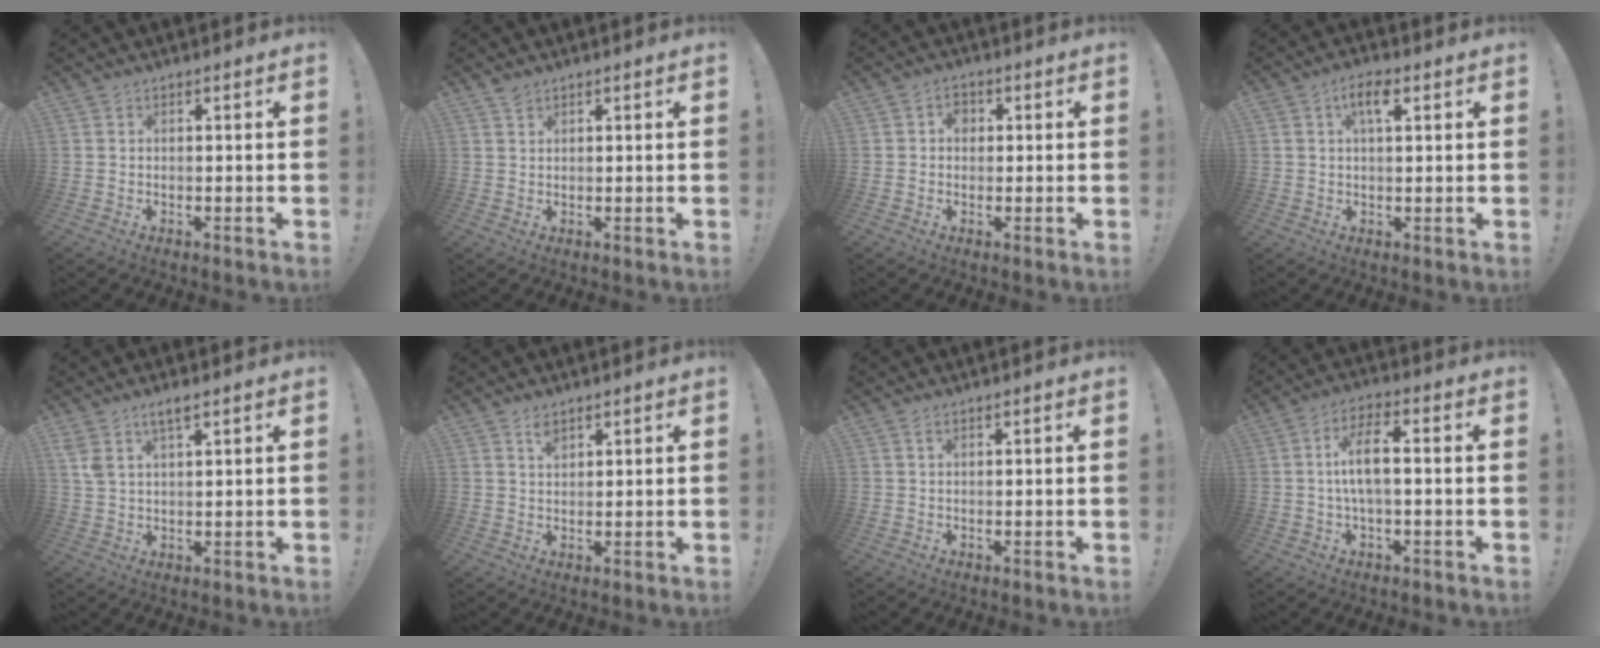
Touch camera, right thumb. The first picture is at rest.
{"total": 2.0, "force": [1.7, 0.9, 0.6], "torque": [-0.006, -0.006, 0.031]}
{"total": 3.3, "force": [0.4, 2.6, 2.1], "torque": [-0.029, 0.003, 0.004]}
{"total": 5.6, "force": [2.1, 2.4, 4.5], "torque": [-0.069, 0.001, 0.032]}
{"total": 4.8, "force": [3.2, 1.4, 3.3], "torque": [-0.060, -0.013, 0.059]}
{"total": 3.2, "force": [2.3, 1.6, 1.7], "torque": [-0.008, -0.018, 0.036]}
{"total": 1.0, "force": [0.6, 0.4, 0.7], "torque": [-0.017, 0.001, 0.011]}
{"total": 8.6, "force": [0.3, 3.0, 8.1], "torque": [-0.139, 0.007, 0.004]}